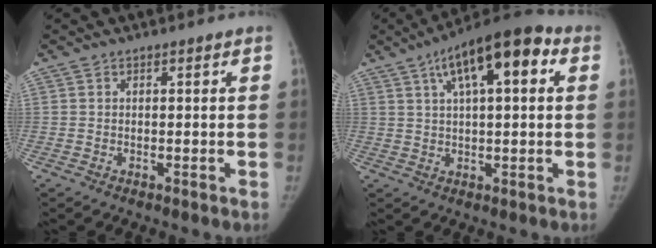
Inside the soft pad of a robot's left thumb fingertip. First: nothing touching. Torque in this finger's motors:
{"motor_torque": [0.37, 0.08, 1.63, -0.60, 0.14]}